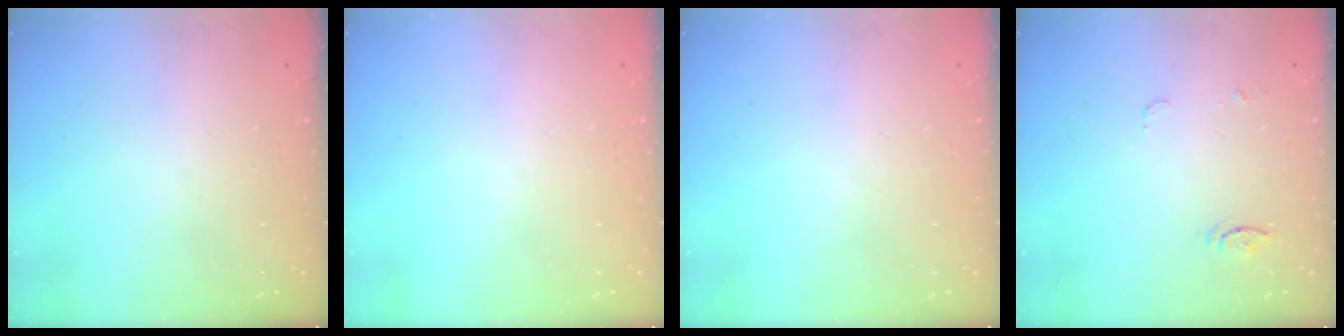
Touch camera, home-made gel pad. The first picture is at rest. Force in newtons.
{"total": 0.0}
{"total": 0.0}
{"total": 5.5, "press": 5.4, "slide": 0.4}